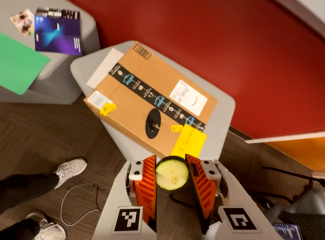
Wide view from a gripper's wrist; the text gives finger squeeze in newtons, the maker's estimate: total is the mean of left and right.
{"total": 10.4, "left": 10.5, "right": 10.2}